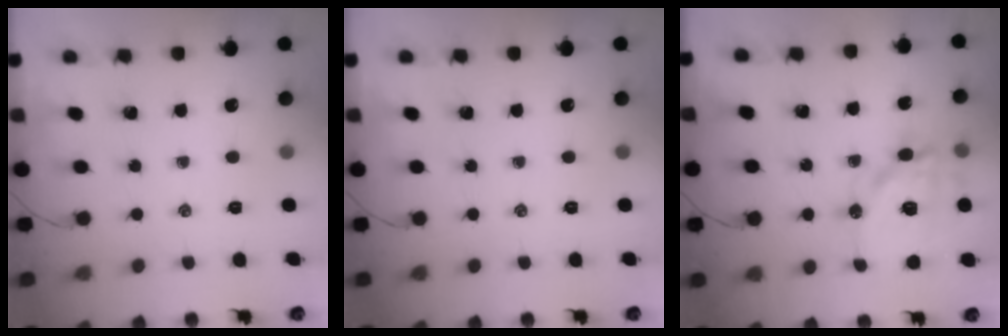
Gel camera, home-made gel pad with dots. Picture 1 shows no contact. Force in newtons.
{"total": 0.0}
{"total": 16.3, "press": 16.0, "slide": 2.9}